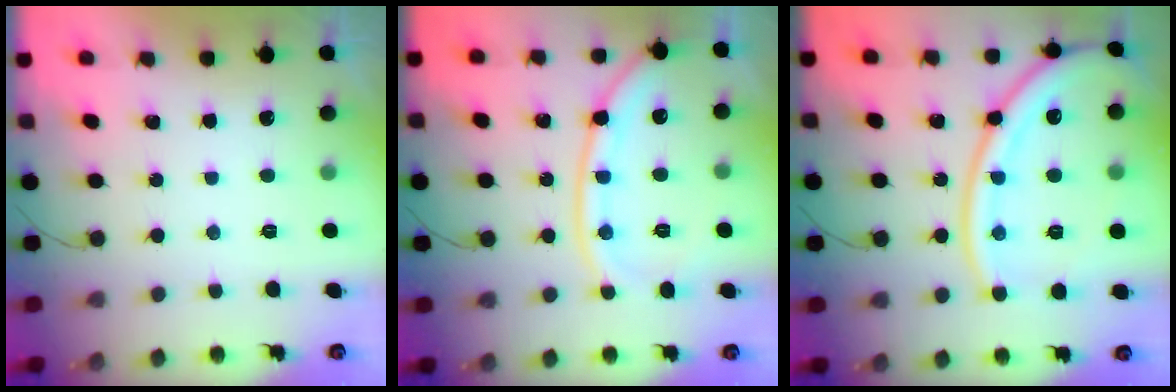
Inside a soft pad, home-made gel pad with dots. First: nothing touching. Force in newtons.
{"total": 13.0, "press": 12.9, "slide": 1.6}
{"total": 18.7, "press": 18.6, "slide": 2.3}